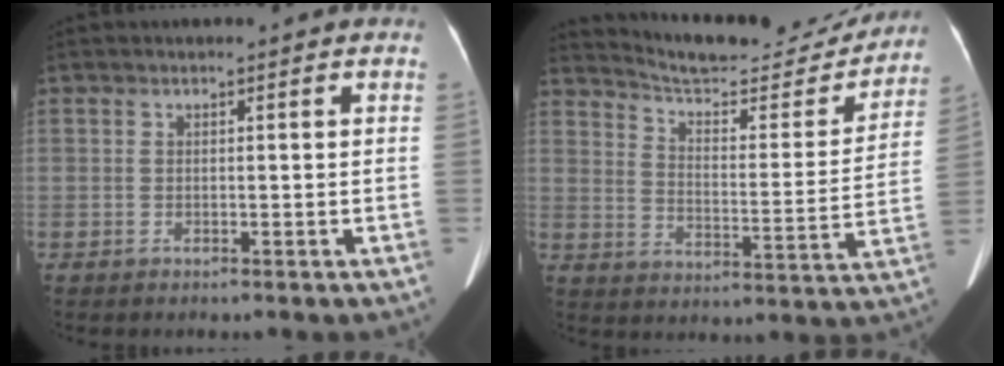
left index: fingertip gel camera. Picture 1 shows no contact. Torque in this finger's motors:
{"motor_torque": [0.84, -1.30, 0.00, 0.05]}